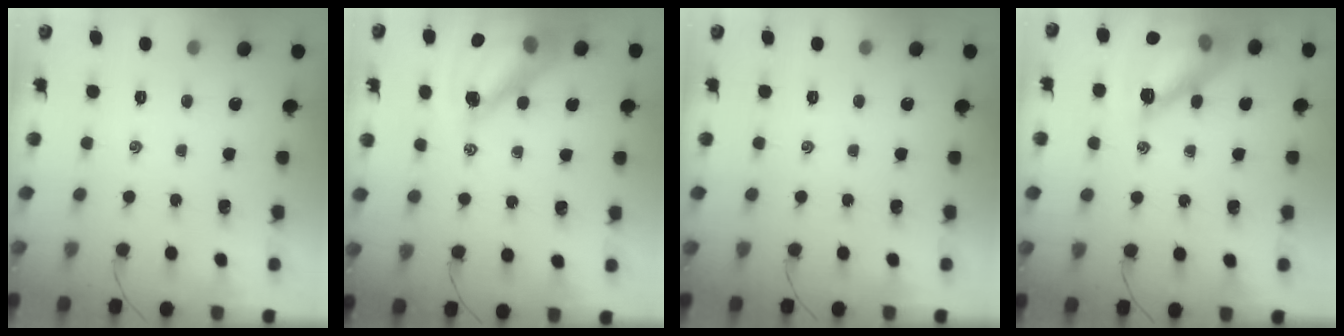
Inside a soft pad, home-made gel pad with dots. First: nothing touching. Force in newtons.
{"total": 14.7, "press": 14.0, "slide": 4.3}
{"total": 0.0}
{"total": 14.7, "press": 14.7, "slide": 0.9}